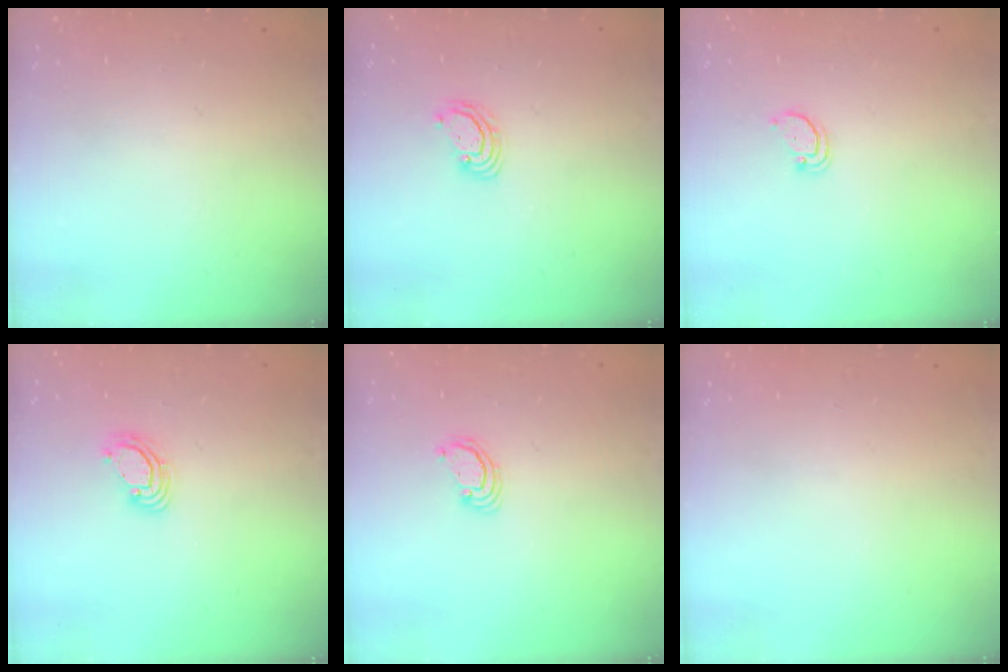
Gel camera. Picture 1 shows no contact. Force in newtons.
{"total": 3.0, "press": 2.9, "slide": 0.3}
{"total": 2.0, "press": 2.0, "slide": 0.2}
{"total": 4.8, "press": 4.8, "slide": 0.3}
{"total": 2.5, "press": 2.5, "slide": 0.2}
{"total": 0.0}